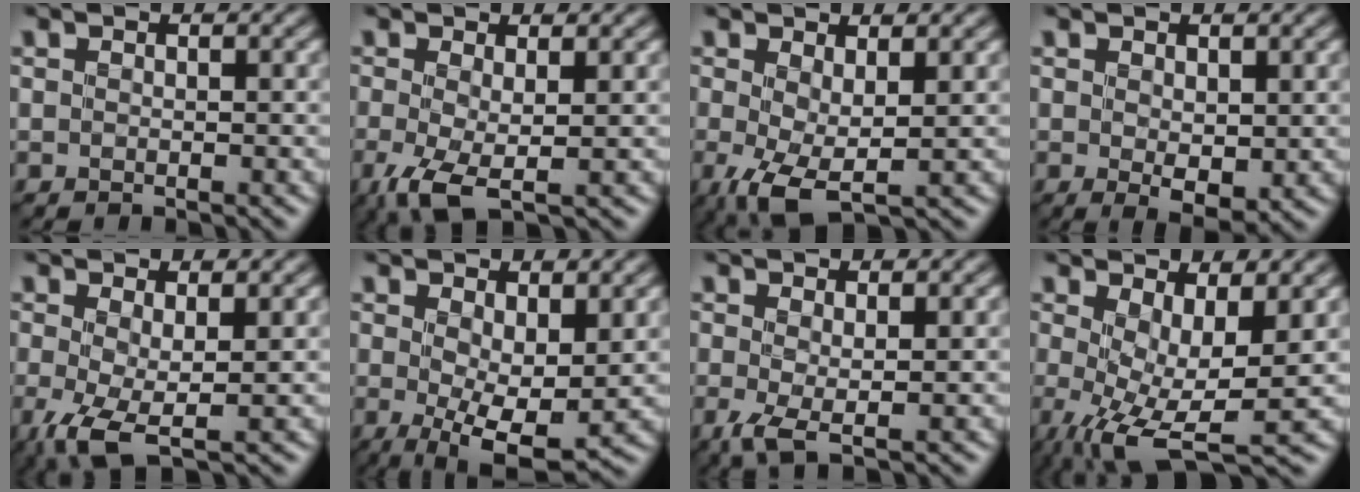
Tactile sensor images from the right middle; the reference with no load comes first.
{"total": 3.8, "force": [-0.9, 1.1, 3.5], "torque": [-0.081, -0.011, -0.019]}
{"total": 4.2, "force": [-0.5, 1.5, 3.9], "torque": [-0.087, -0.007, -0.008]}
{"total": 2.4, "force": [0.4, 1.1, 2.1], "torque": [-0.039, -0.008, 0.013]}
{"total": 4.0, "force": [-0.8, 1.1, 3.8], "torque": [-0.084, -0.012, -0.018]}
{"total": 6.5, "force": [0.0, 2.5, 6.1], "torque": [-0.101, -0.015, 0.002]}
{"total": 2.3, "force": [-0.4, 0.4, 2.2], "torque": [-0.051, -0.007, -0.010]}
{"total": 7.5, "force": [-0.6, 2.6, 7.0], "torque": [-0.136, -0.013, -0.008]}